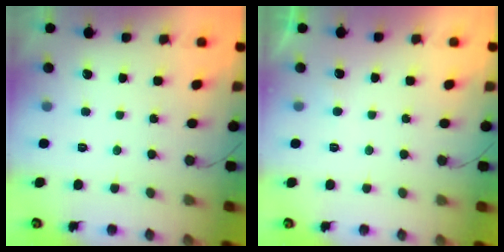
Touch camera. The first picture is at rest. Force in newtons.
{"total": 3.0, "press": 2.9, "slide": 0.4}